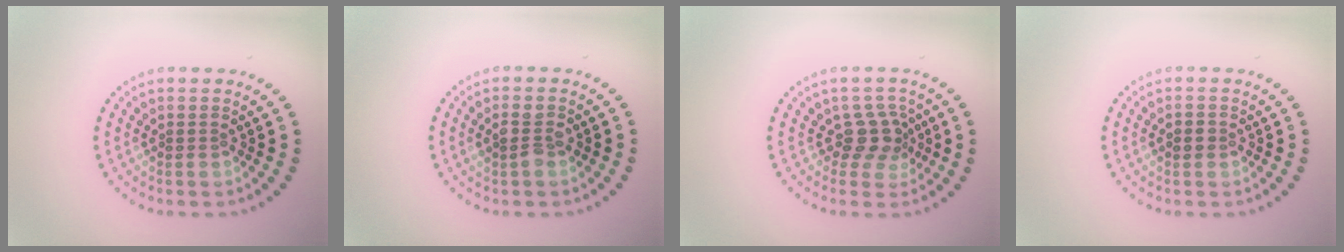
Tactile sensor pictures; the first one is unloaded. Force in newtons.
{"total": 2.0, "press": 1.9, "slide": 0.2}
{"total": 2.8, "press": 2.2, "slide": 1.8}
{"total": 1.2, "press": 1.1, "slide": 0.2}